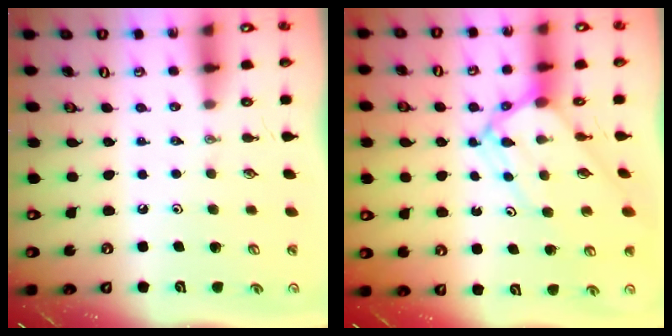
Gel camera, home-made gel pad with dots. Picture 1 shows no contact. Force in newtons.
{"total": 8.6, "press": 8.5, "slide": 0.7}